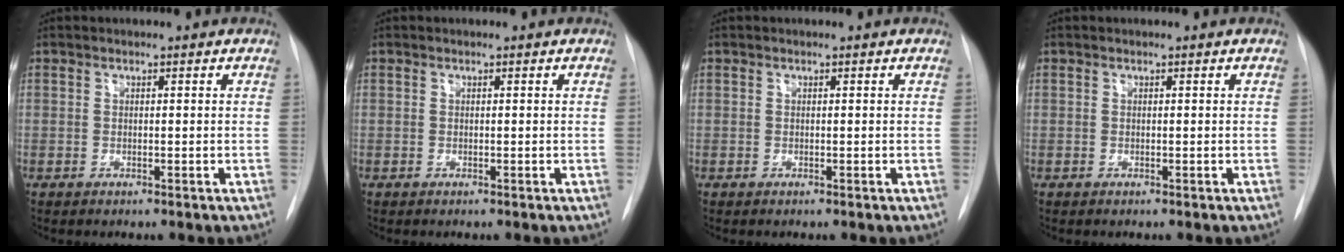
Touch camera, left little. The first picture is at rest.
{"total": 0.0}
{"total": 0.0}
{"total": 0.0}